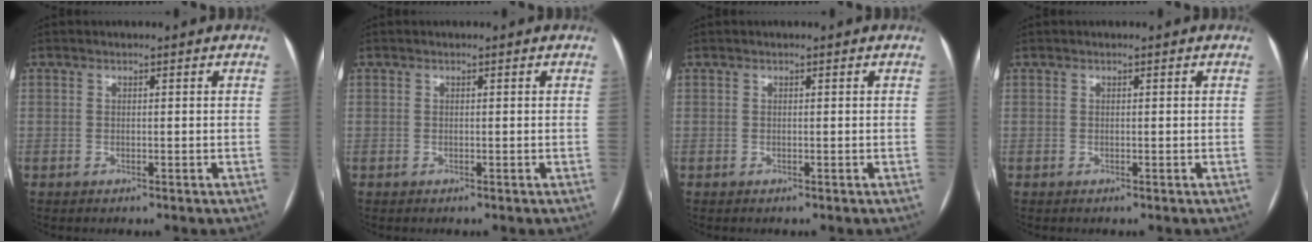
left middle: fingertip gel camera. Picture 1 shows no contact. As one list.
[{"total": 0.0}, {"total": 0.0}, {"total": 0.0}]